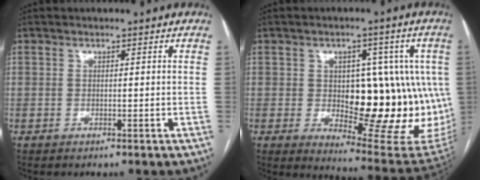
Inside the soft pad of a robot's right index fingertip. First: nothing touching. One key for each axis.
{"total": 18.9, "fx": -1.4, "fy": 8.2, "fz": 16.9, "tx": -0.178, "ty": 0.017, "tz": 0.007}